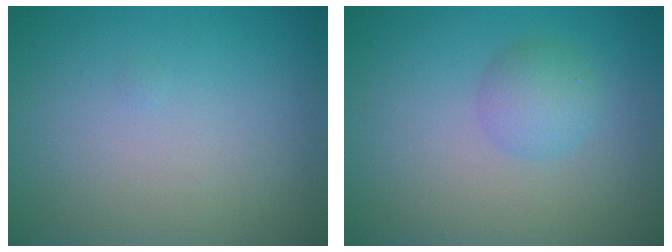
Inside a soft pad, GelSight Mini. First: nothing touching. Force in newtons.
{"total": 2.2, "press": 2.2, "slide": 0.1}